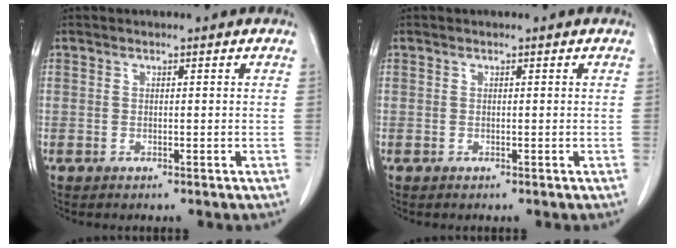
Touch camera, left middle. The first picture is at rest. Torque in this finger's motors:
{"motor_torque": [0.00, 0.00, -0.01, 0.00]}